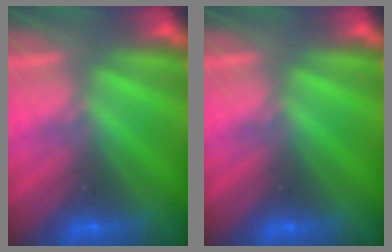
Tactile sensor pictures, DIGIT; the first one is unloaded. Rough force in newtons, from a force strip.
{"total": 0.0}